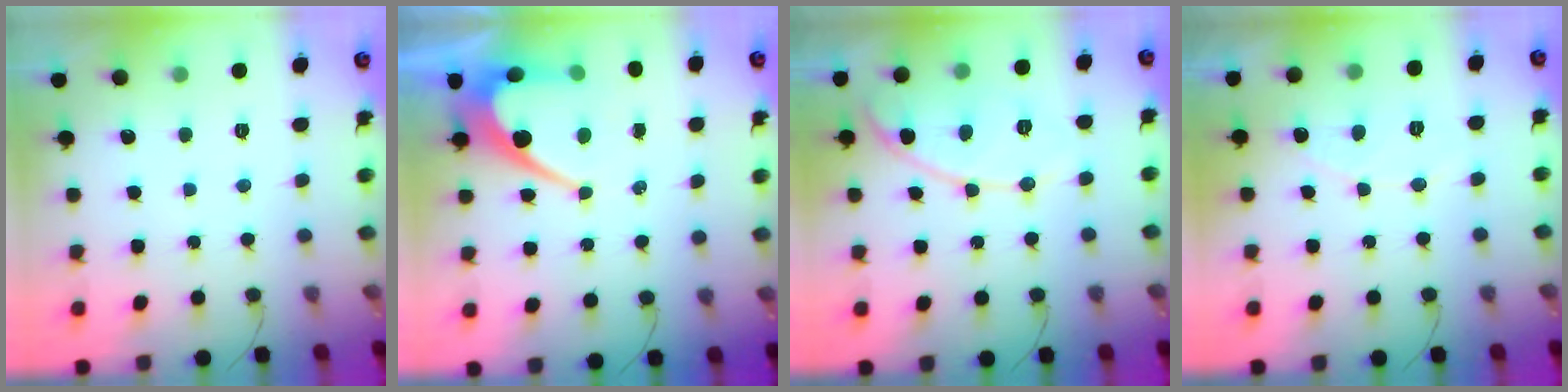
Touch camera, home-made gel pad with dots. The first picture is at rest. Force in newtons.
{"total": 10.5, "press": 10.5, "slide": 0.9}
{"total": 10.3, "press": 10.3, "slide": 0.5}
{"total": 5.8, "press": 5.8, "slide": 0.4}